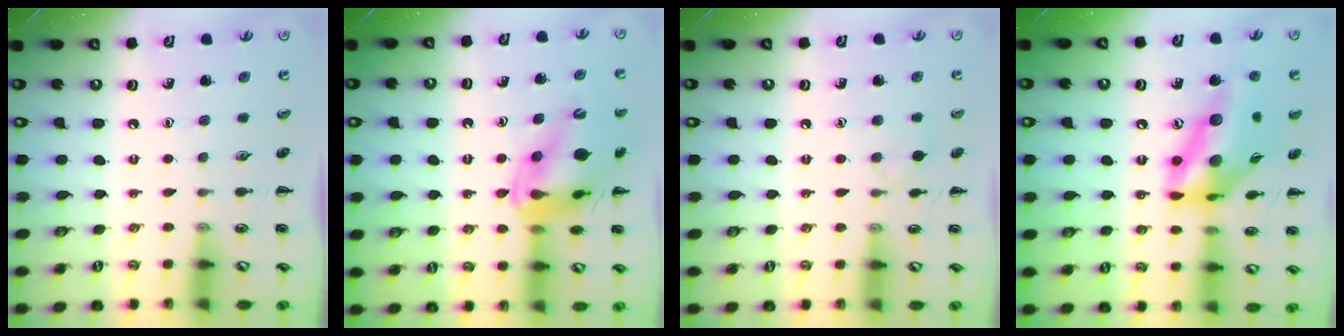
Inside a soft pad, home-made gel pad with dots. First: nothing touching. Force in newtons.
{"total": 16.0, "press": 15.7, "slide": 3.3}
{"total": 4.5, "press": 4.2, "slide": 1.6}
{"total": 15.9, "press": 15.0, "slide": 5.3}